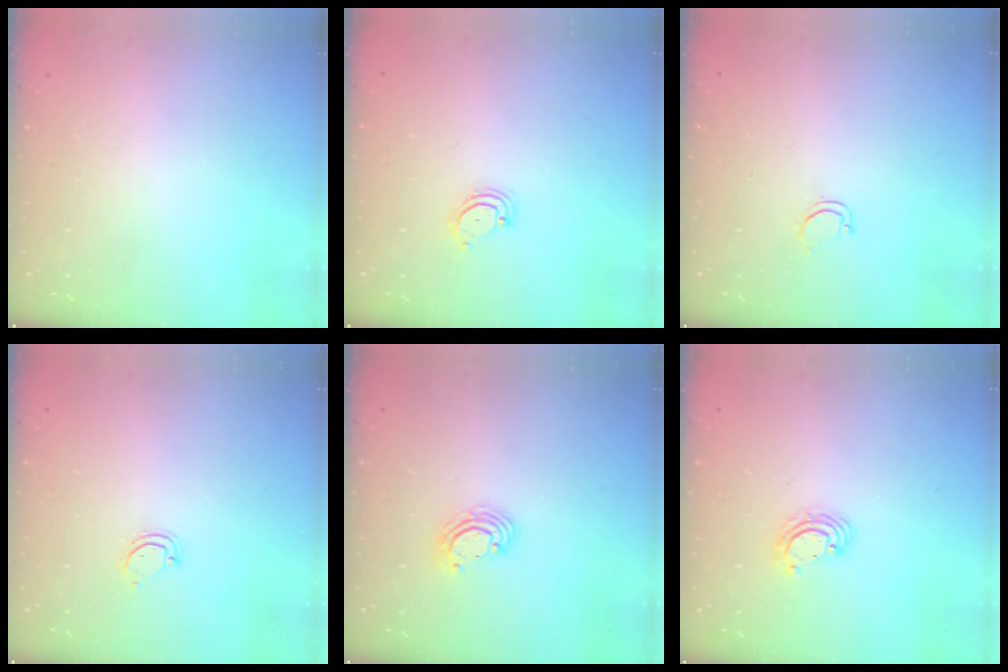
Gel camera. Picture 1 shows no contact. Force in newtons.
{"total": 3.0, "press": 3.0, "slide": 0.4}
{"total": 2.8, "press": 2.8, "slide": 0.2}
{"total": 3.0, "press": 3.0, "slide": 0.2}
{"total": 3.6, "press": 3.6, "slide": 0.2}
{"total": 4.3, "press": 4.3, "slide": 0.2}